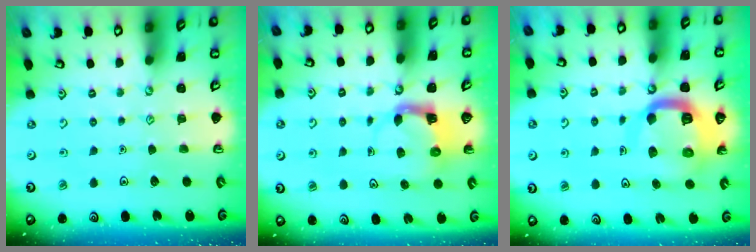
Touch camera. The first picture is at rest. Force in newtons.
{"total": 3.9, "press": 3.9, "slide": 0.7}
{"total": 13.4, "press": 13.3, "slide": 1.6}